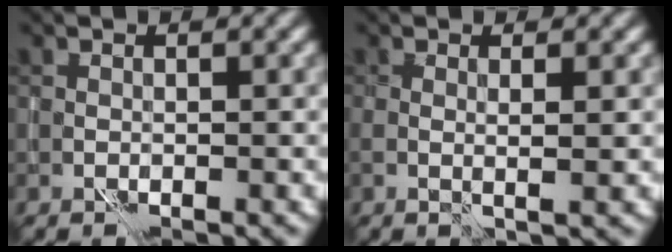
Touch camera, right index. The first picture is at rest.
{"total": 1.8, "force": [0.3, 0.3, 1.7], "torque": [-0.026, 0.001, 0.002]}